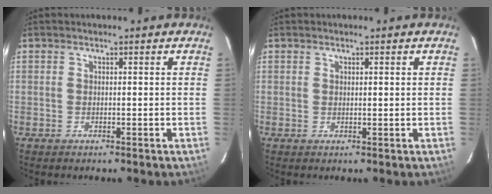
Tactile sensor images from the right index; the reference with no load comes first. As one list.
[{"total": 1.2, "force": [0.3, 0.4, 1.1], "torque": [-0.025, 0.002, 0.006]}]